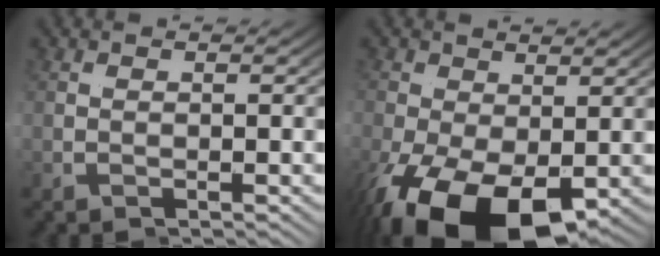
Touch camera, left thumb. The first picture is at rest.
{"total": 8.5, "force": [-3.9, 4.2, 6.2], "torque": [-0.132, -0.030, -0.052]}